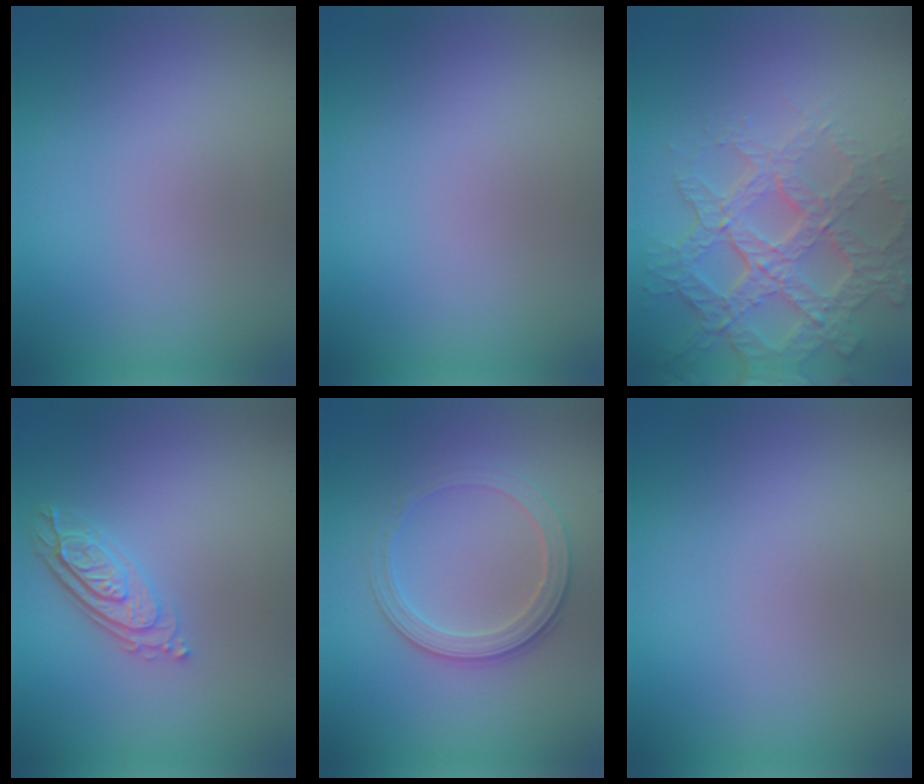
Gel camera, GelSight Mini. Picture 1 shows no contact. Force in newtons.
{"total": 0.0}
{"total": 6.9, "press": 5.0, "slide": 4.8}
{"total": 3.0, "press": 2.6, "slide": 1.5}
{"total": 2.9, "press": 2.8, "slide": 0.7}
{"total": 0.0}